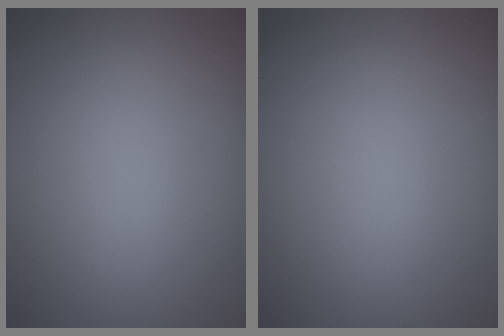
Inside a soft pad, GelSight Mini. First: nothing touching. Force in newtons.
{"total": 0.0}